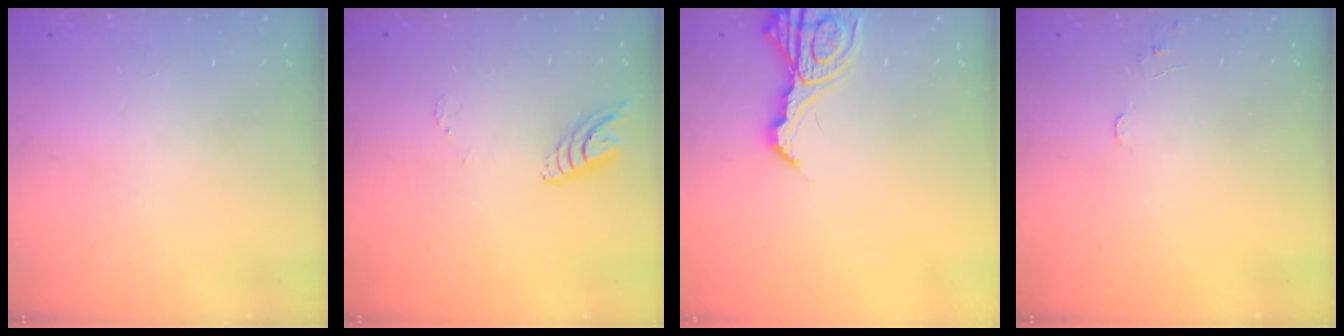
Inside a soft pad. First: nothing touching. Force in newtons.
{"total": 7.7, "press": 7.7, "slide": 0.7}
{"total": 12.0, "press": 11.9, "slide": 1.6}
{"total": 4.8, "press": 4.8, "slide": 0.4}